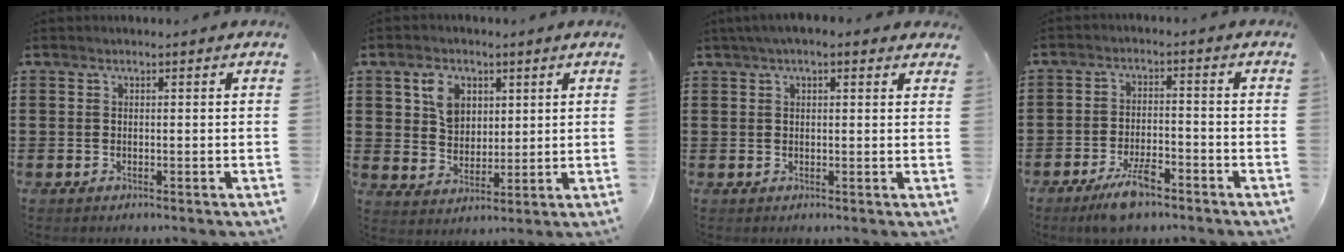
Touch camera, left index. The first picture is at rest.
{"total": 5.6, "force": [2.5, 4.1, 2.9], "torque": [-0.057, 0.008, 0.041]}
{"total": 2.6, "force": [1.6, 0.9, 1.8], "torque": [-0.040, 0.008, 0.027]}
{"total": 5.5, "force": [-4.0, 1.5, 3.4], "torque": [-0.067, 0.006, -0.074]}